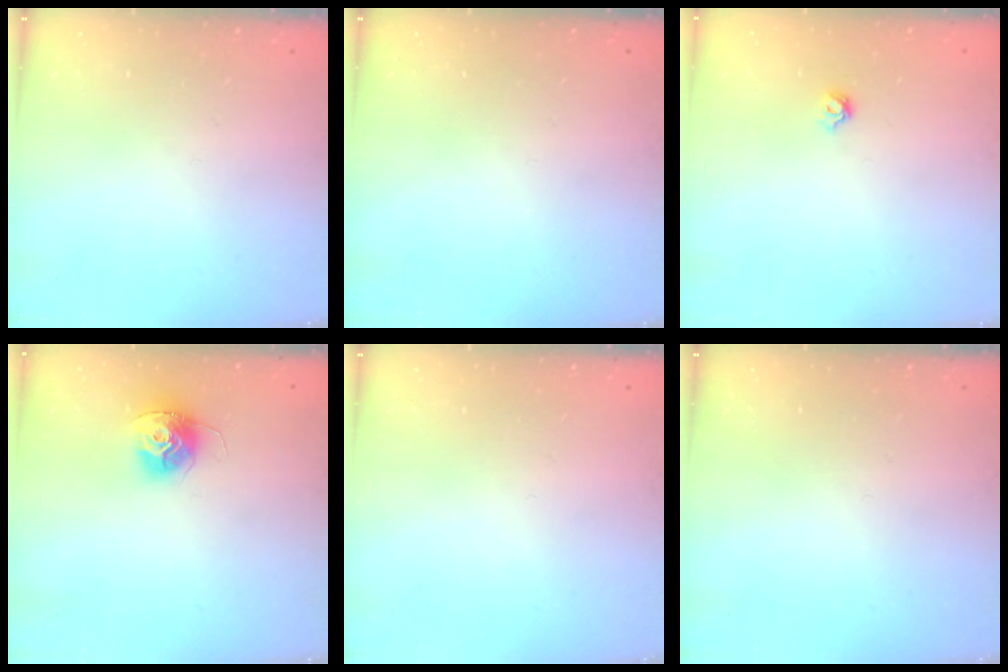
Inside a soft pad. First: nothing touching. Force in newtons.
{"total": 0.0}
{"total": 4.8, "press": 4.8, "slide": 0.8}
{"total": 12.1, "press": 12.1, "slide": 1.1}
{"total": 0.0}
{"total": 0.0}